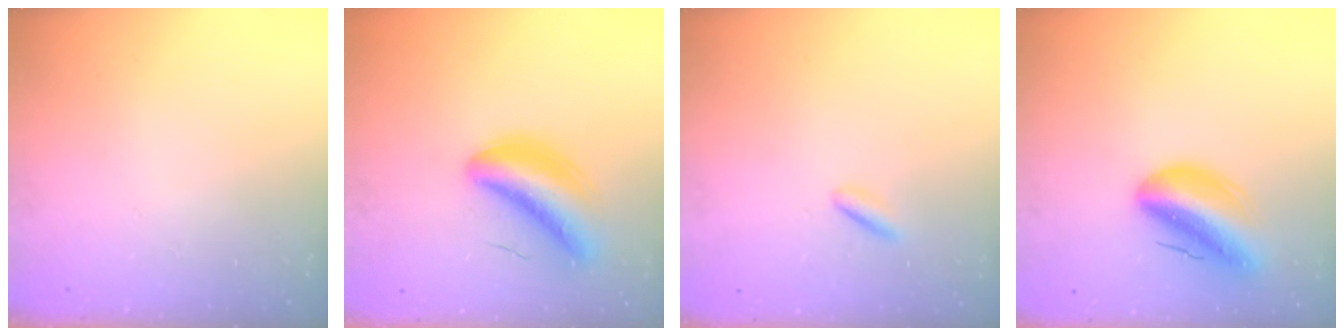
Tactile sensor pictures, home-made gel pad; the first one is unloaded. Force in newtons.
{"total": 7.2, "press": 6.6, "slide": 2.9}
{"total": 2.5, "press": 2.3, "slide": 1.0}
{"total": 11.9, "press": 11.3, "slide": 3.7}